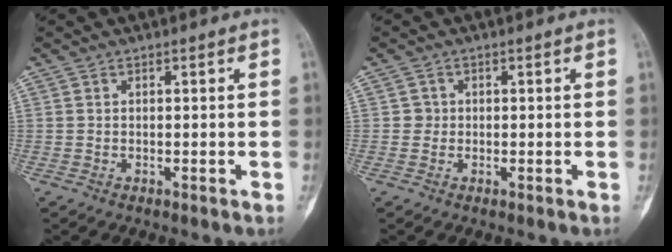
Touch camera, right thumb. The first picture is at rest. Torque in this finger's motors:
{"motor_torque": [-0.14, 0.03, 0.23, -0.17, -0.02]}